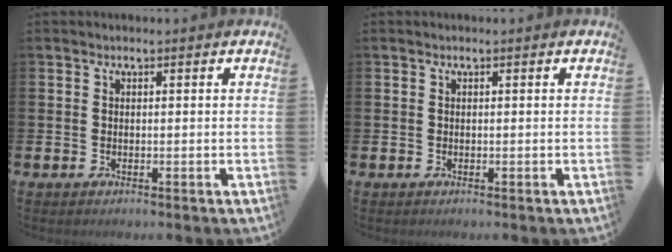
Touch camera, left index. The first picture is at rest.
{"total": 0.0}